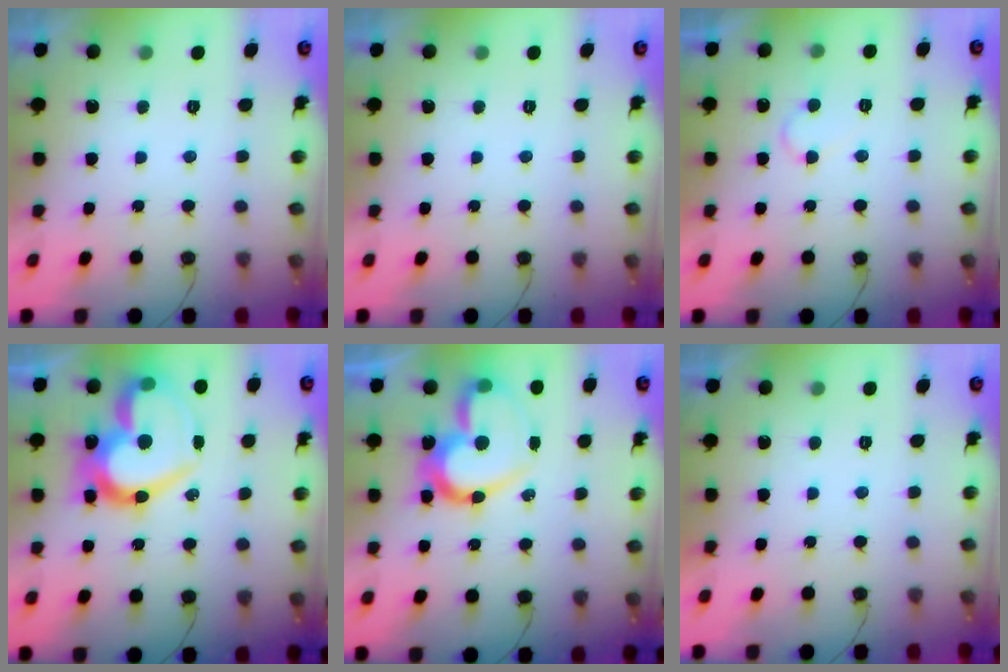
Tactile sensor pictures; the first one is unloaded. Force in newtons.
{"total": 0.0}
{"total": 6.7, "press": 6.6, "slide": 0.6}
{"total": 25.9, "press": 25.8, "slide": 2.4}
{"total": 18.3, "press": 18.2, "slide": 1.3}
{"total": 1.8, "press": 1.8, "slide": 0.0}